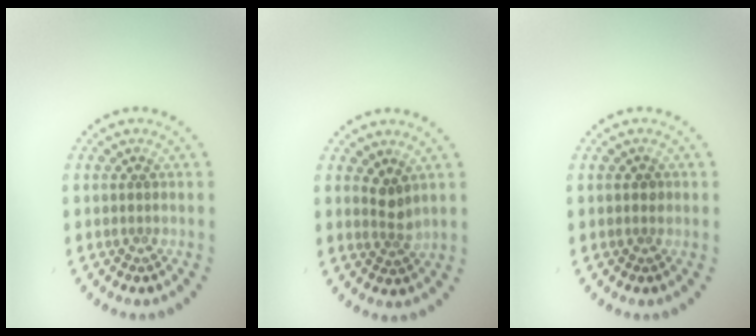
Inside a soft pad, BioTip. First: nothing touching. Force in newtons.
{"total": 1.8, "press": 1.4, "slide": 1.2}
{"total": 0.7, "press": 0.7, "slide": 0.0}